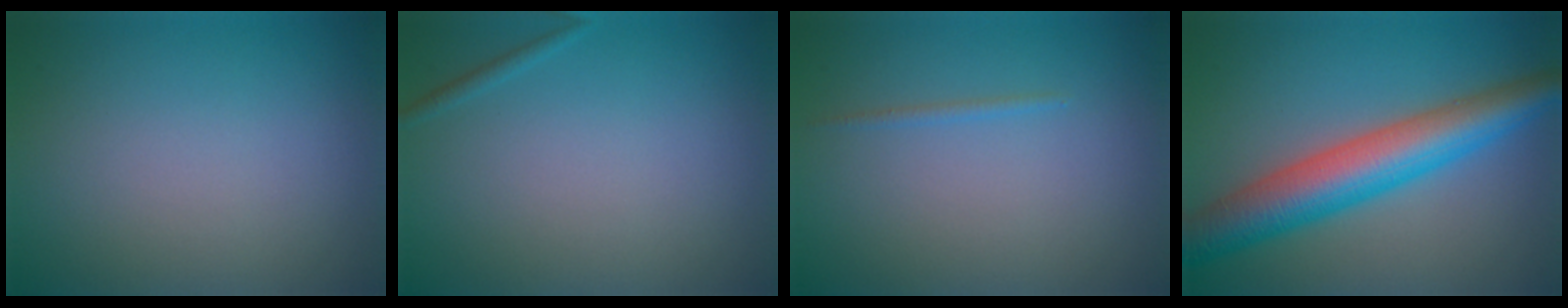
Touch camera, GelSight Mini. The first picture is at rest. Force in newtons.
{"total": 0.6, "press": 0.6, "slide": 0.1}
{"total": 0.6, "press": 0.6, "slide": 0.1}
{"total": 7.9, "press": 7.9, "slide": 0.2}